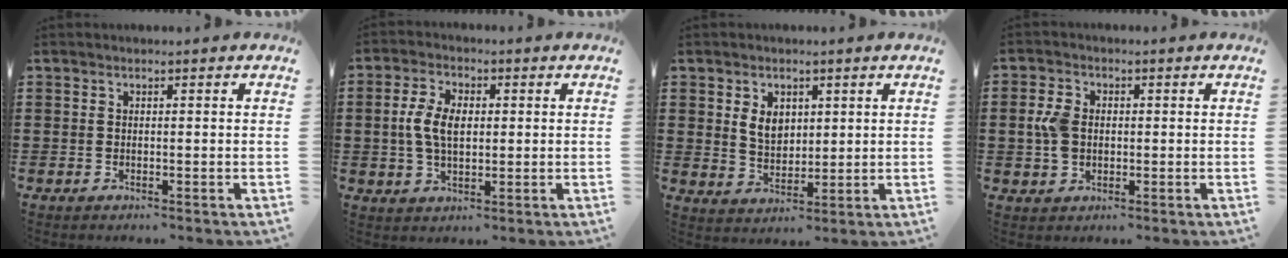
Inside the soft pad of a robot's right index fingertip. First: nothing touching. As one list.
[{"total": 5.8, "force": [0.0, 3.2, 4.7], "torque": [-0.117, 0.003, -0.008]}, {"total": 4.4, "force": [1.4, 3.2, 2.7], "torque": [-0.057, 0.006, 0.023]}, {"total": 4.5, "force": [0.1, 3.4, 3.0], "torque": [-0.087, 0.005, -0.006]}]